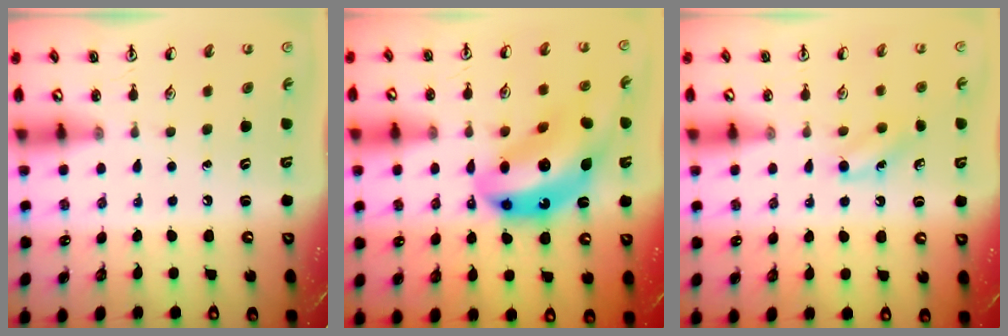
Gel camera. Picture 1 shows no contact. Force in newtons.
{"total": 15.7, "press": 14.7, "slide": 5.3}
{"total": 6.6, "press": 6.2, "slide": 2.1}